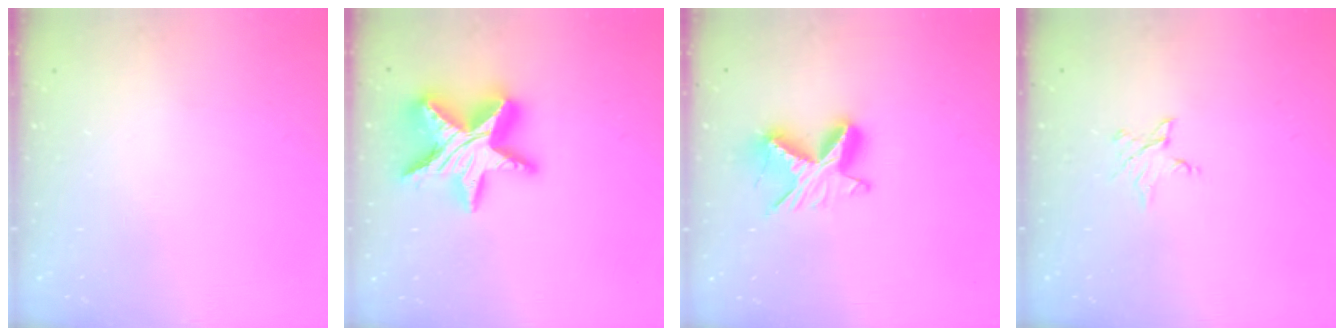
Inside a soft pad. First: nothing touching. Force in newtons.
{"total": 19.1, "press": 19.0, "slide": 1.1}
{"total": 9.2, "press": 9.2, "slide": 0.6}
{"total": 3.8, "press": 3.8, "slide": 0.5}